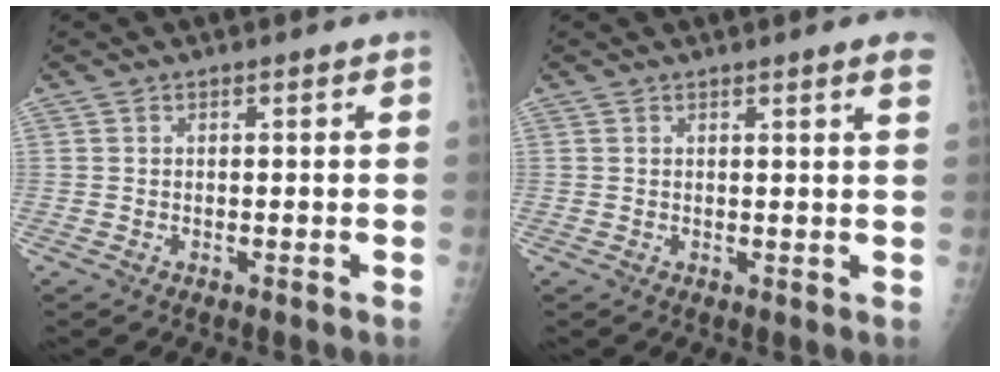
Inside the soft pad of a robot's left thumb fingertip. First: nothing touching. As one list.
[{"total": 2.9, "force": [2.0, -0.3, 2.0], "torque": [-0.027, -0.007, 0.023]}]